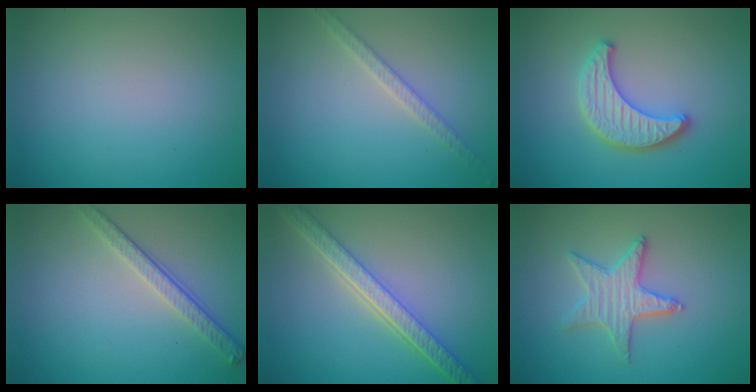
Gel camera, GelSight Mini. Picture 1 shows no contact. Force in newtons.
{"total": 1.9, "press": 1.9, "slide": 0.4}
{"total": 3.8, "press": 3.6, "slide": 1.2}
{"total": 2.9, "press": 2.5, "slide": 1.5}
{"total": 5.5, "press": 4.3, "slide": 3.4}
{"total": 3.0, "press": 3.0, "slide": 0.5}